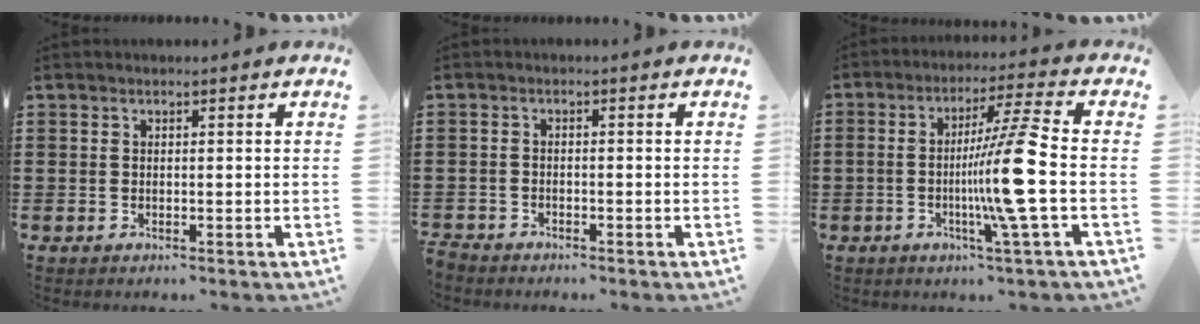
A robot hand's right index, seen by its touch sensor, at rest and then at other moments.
{"total": 1.5, "force": [-1.5, 0.3, 0.0], "torque": [-0.005, 0.002, -0.032]}
{"total": 11.5, "force": [-2.2, -0.8, 11.2], "torque": [-0.200, -0.016, -0.052]}